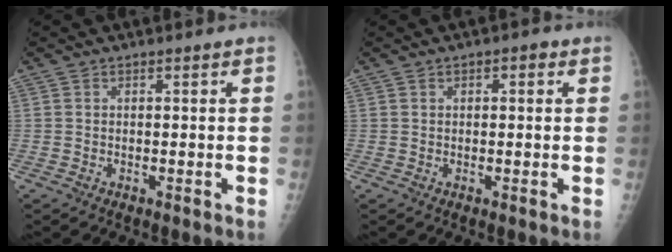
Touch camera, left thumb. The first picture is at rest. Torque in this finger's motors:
{"motor_torque": [-0.20, 0.14, -0.10, -0.01, -0.03]}